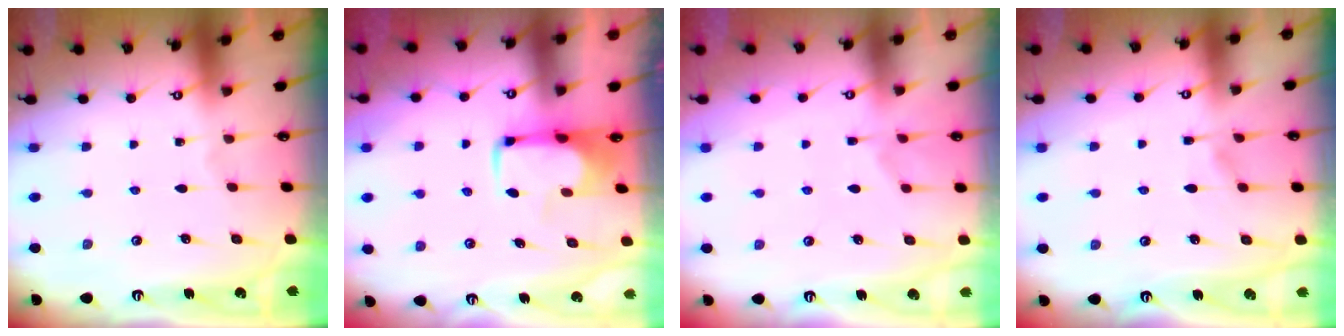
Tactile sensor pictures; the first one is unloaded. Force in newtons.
{"total": 1.7, "press": 1.6, "slide": 0.4}
{"total": 1.3, "press": 0.5, "slide": 1.2}
{"total": 5.5, "press": 5.5, "slide": 0.6}